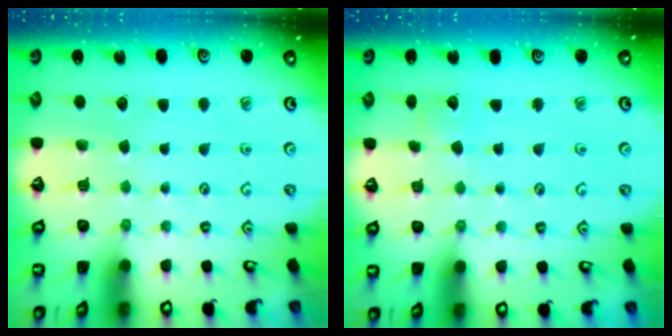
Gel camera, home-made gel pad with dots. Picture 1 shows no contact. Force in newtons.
{"total": 2.8, "press": 2.8, "slide": 0.2}